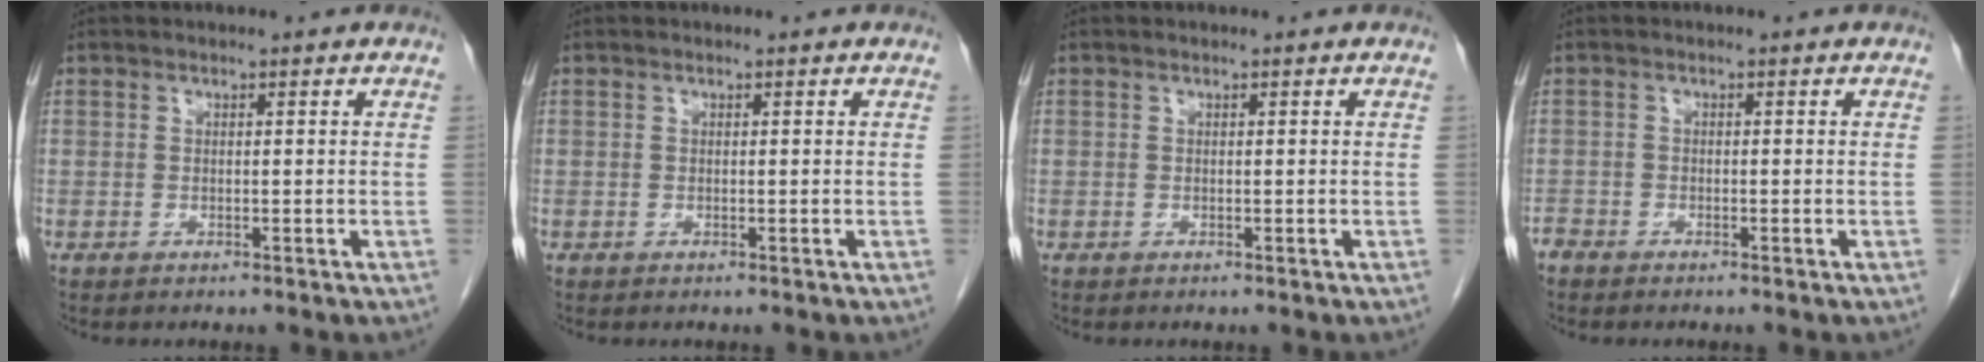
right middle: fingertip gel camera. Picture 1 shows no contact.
{"total": 0.0}
{"total": 0.0}
{"total": 1.2, "force": [-1.2, 0.3, 0.2], "torque": [-0.006, -0.002, -0.024]}